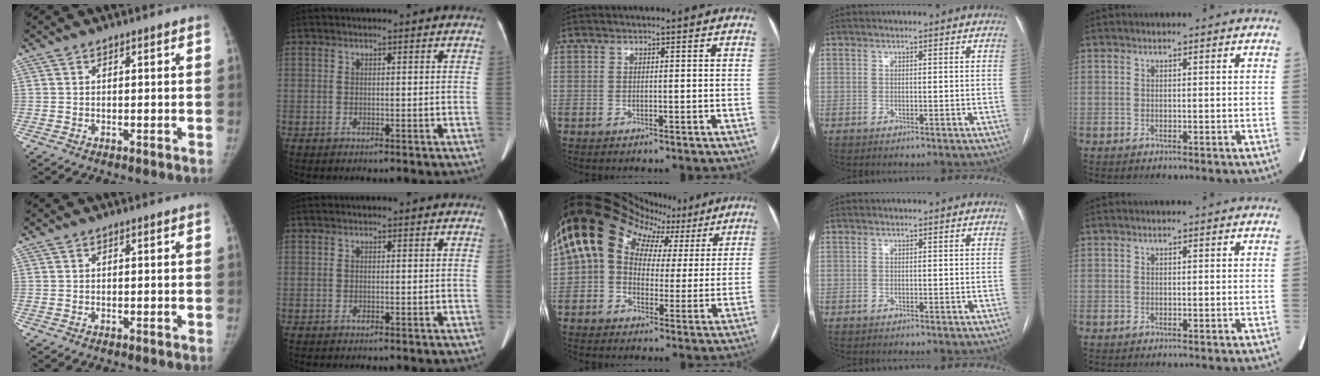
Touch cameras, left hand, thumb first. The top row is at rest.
{"middle": {"total": 17.7, "force": [7.8, 13.0, 9.2], "torque": [-0.171, 0.096, 0.124]}}